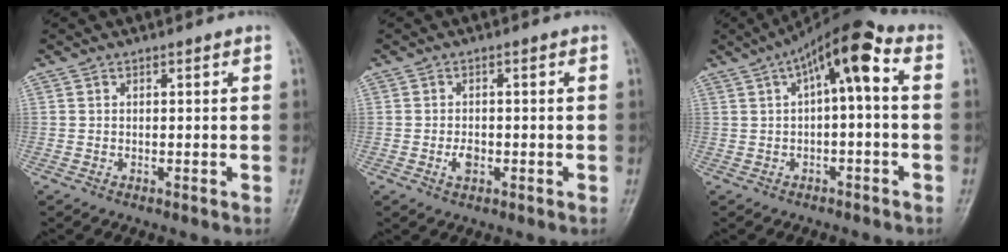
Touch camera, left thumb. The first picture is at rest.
{"total": 2.5, "force": [-0.8, 1.5, 1.8], "torque": [-0.029, 0.002, -0.015]}
{"total": 9.5, "force": [1.7, 3.1, 8.8], "torque": [-0.140, 0.047, 0.017]}